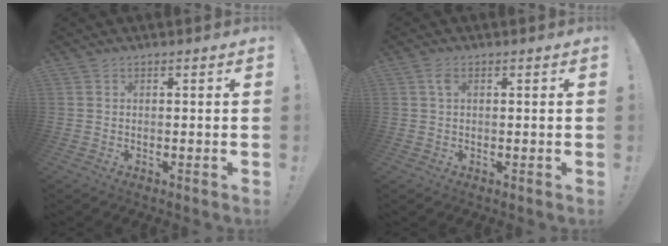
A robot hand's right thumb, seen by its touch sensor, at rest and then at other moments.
{"total": 2.3, "force": [0.7, 1.1, 1.8], "torque": [-0.032, 0.001, 0.012]}